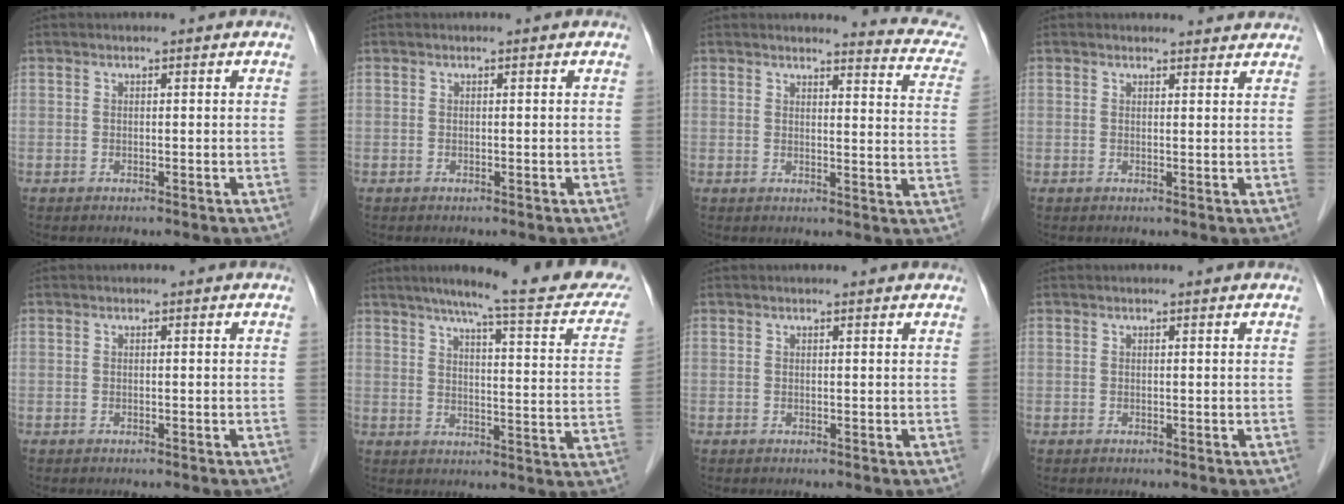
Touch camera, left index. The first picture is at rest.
{"total": 0.0}
{"total": 10.0, "force": [9.8, 0.6, 1.9], "torque": [-0.005, -0.064, 0.081]}
{"total": 4.0, "force": [3.9, 0.8, 0.3], "torque": [-0.005, 0.005, 0.036]}
{"total": 0.0}
{"total": 20.7, "force": [17.2, 1.7, 11.4], "torque": [-0.144, -0.016, 0.207]}
{"total": 1.8, "force": [1.7, 0.0, 0.5], "torque": [-0.012, 0.007, 0.018]}
{"total": 0.7, "force": [0.6, 0.0, 0.2], "torque": [-0.008, 0.004, 0.010]}